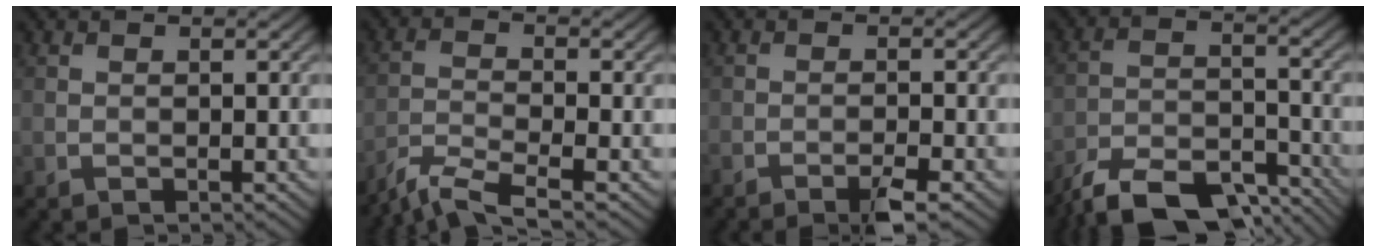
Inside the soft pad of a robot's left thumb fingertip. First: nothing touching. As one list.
[{"total": 5.7, "force": [-4.6, 0.8, 3.1], "torque": [-0.064, -0.011, -0.099]}, {"total": 3.3, "force": [-2.5, 0.2, 2.1], "torque": [-0.038, 0.002, -0.045]}, {"total": 12.7, "force": [-10.4, 4.4, 5.9], "torque": [-0.109, -0.016, -0.177]}]